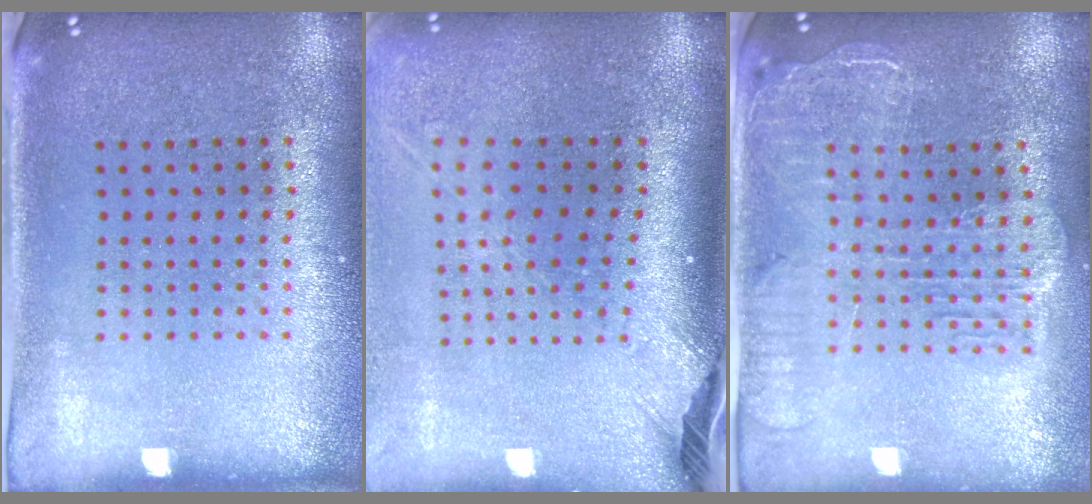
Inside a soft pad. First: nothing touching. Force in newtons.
{"total": 2.6, "press": 1.8, "slide": 1.8}
{"total": 2.5, "press": 2.2, "slide": 1.2}